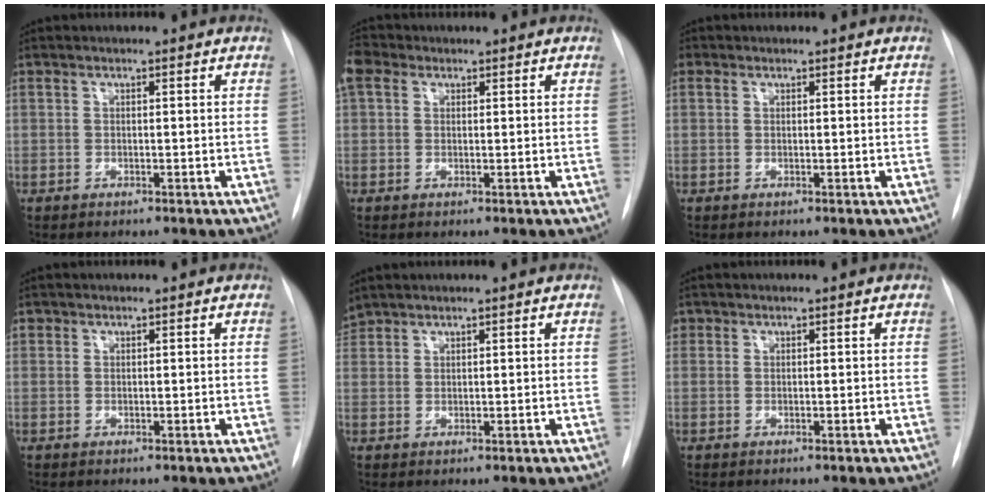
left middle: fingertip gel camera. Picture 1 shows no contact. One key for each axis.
{"total": 3.7, "fx": 1.8, "fy": 2.7, "fz": 1.7, "tx": -0.049, "ty": 0.025, "tz": 0.037}
{"total": 0.7, "fx": 0.4, "fy": 0.6, "fz": 0.1, "tx": 0.005, "ty": 0.003, "tz": 0.003}
{"total": 0.7, "fx": 0.3, "fy": 0.6, "fz": 0.1, "tx": 0.006, "ty": 0.005, "tz": 0.004}
{"total": 2.1, "fx": 2.1, "fy": 0.5, "fz": -0.1, "tx": -0.003, "ty": 0.015, "tz": 0.044}
{"total": 1.0, "fx": 0.4, "fy": 0.9, "fz": 0.1, "tx": 0.007, "ty": 0.007, "tz": 0.005}